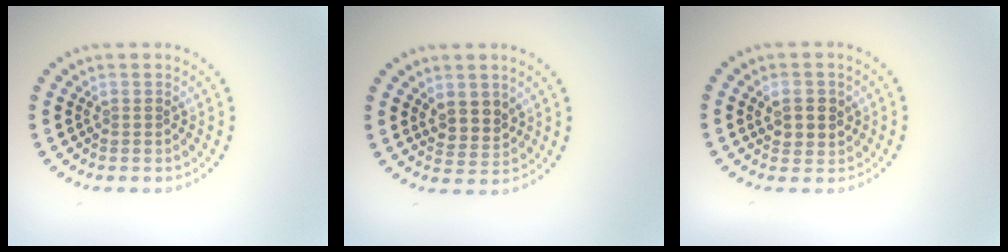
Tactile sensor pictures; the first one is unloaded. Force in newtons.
{"total": 2.4, "press": 2.2, "slide": 1.1}
{"total": 2.6, "press": 2.5, "slide": 0.7}